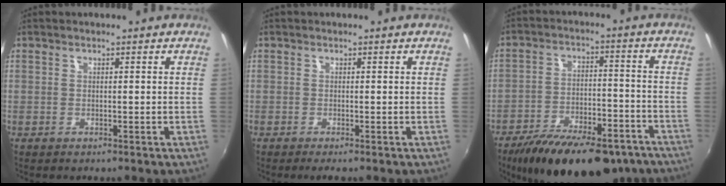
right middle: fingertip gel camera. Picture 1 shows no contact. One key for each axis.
{"total": 0.7, "fx": -0.5, "fy": -0.2, "fz": 0.3, "tx": -0.007, "ty": -0.003, "tz": -0.011}
{"total": 23.9, "fx": -18.1, "fy": 9.0, "fz": 12.8, "tx": -0.228, "ty": -0.020, "tz": -0.252}